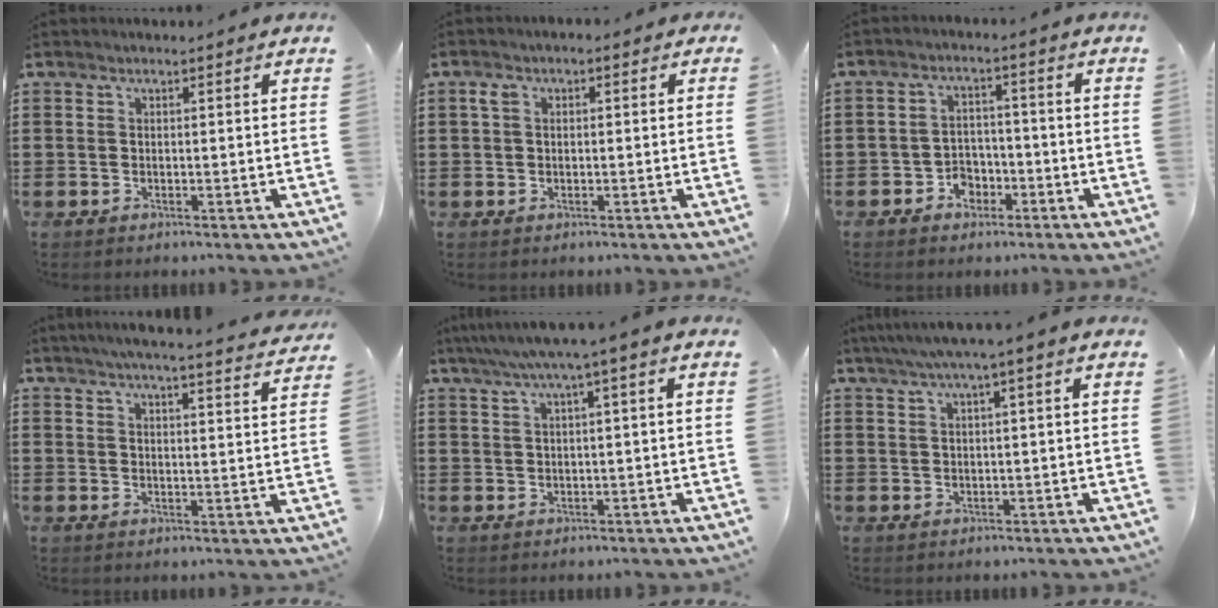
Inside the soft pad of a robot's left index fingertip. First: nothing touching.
{"total": 2.4, "force": [0.1, 1.6, 1.7], "torque": [-0.046, 0.007, -0.003]}
{"total": 3.7, "force": [-2.4, 2.6, 1.0], "torque": [-0.026, 0.009, -0.051]}
{"total": 4.5, "force": [4.2, -0.5, 1.5], "torque": [-0.045, -0.021, 0.071]}
{"total": 3.6, "force": [1.6, -0.5, 3.2], "torque": [-0.064, -0.003, 0.023]}
{"total": 2.9, "force": [1.4, -0.3, 2.5], "torque": [-0.048, 0.000, 0.023]}